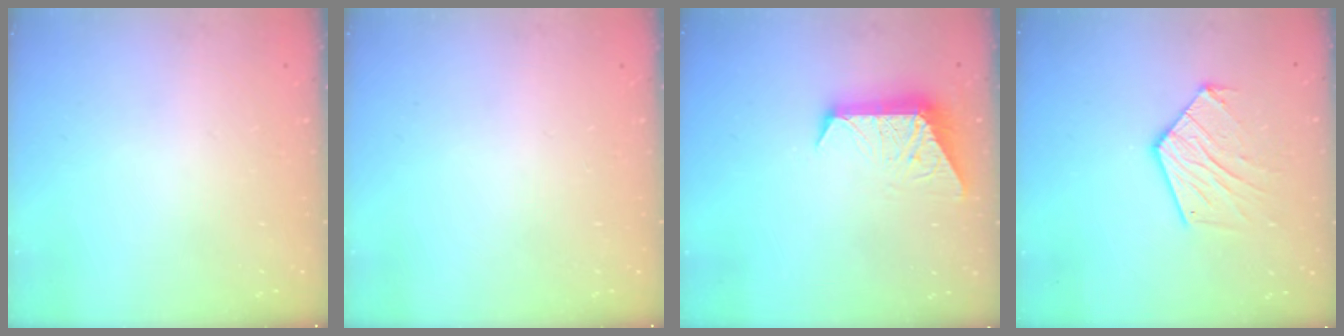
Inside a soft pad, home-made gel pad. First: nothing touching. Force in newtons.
{"total": 0.0}
{"total": 9.1, "press": 9.1, "slide": 0.7}
{"total": 13.0, "press": 13.0, "slide": 0.8}